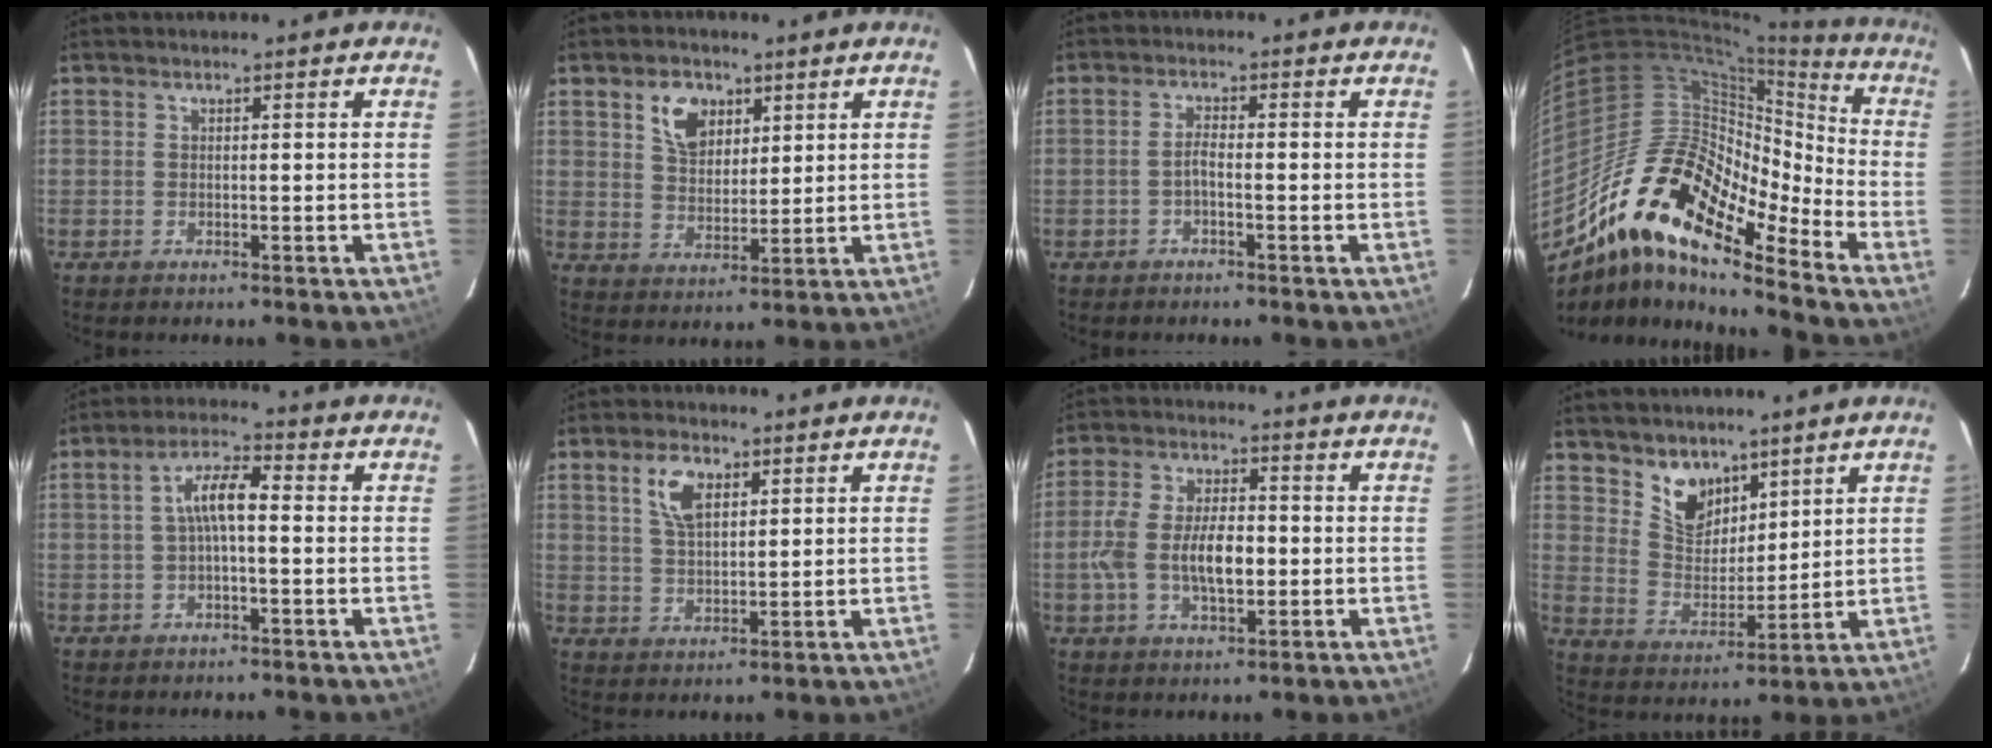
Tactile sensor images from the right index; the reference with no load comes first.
{"total": 7.4, "force": [3.6, 5.0, 4.1], "torque": [-0.067, 0.013, 0.070]}
{"total": 1.8, "force": [-0.9, 0.2, 1.6], "torque": [-0.033, 0.006, -0.019]}
{"total": 20.7, "force": [-13.8, 5.8, 14.3], "torque": [-0.234, -0.021, -0.271]}
{"total": 5.5, "force": [-0.3, 1.5, 5.3], "torque": [-0.105, 0.018, -0.004]}
{"total": 6.3, "force": [2.9, 3.2, 4.5], "torque": [-0.086, 0.010, 0.058]}
{"total": 9.8, "force": [-1.5, 4.4, 8.7], "torque": [-0.175, 0.006, -0.027]}
{"total": 8.6, "force": [6.2, 5.1, 3.1], "torque": [-0.051, 0.002, 0.125]}